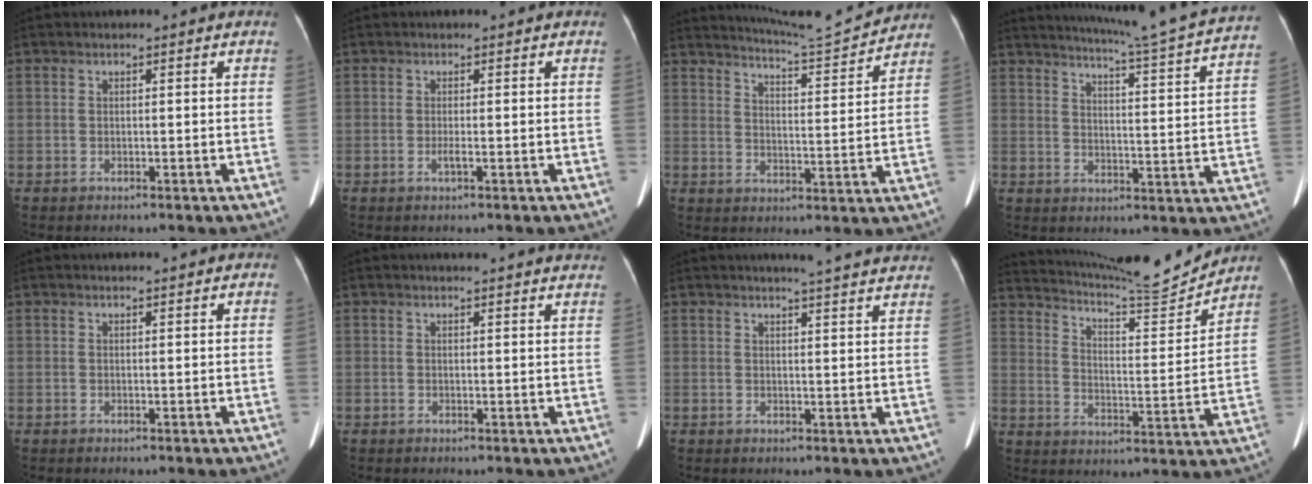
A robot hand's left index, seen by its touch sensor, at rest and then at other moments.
{"total": 0.9, "force": [-0.4, -0.1, 0.8], "torque": [-0.022, -0.005, -0.006]}
{"total": 10.3, "force": [10.1, -1.2, 1.4], "torque": [-0.037, -0.020, 0.150]}
{"total": 19.9, "force": [18.2, -1.9, 7.8], "torque": [-0.133, -0.060, 0.226]}
{"total": 1.0, "force": [1.0, -0.1, 0.2], "torque": [-0.007, 0.001, 0.017]}
{"total": 9.8, "force": [9.3, 0.8, 2.8], "torque": [-0.023, 0.003, 0.088]}
{"total": 11.6, "force": [10.8, 0.2, 4.2], "torque": [-0.051, -0.011, 0.113]}
{"total": 15.6, "force": [15.1, -0.6, 3.8], "torque": [-0.081, -0.042, 0.223]}